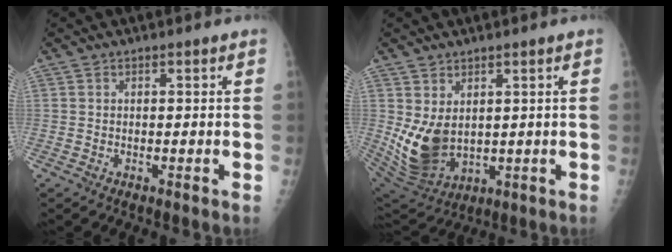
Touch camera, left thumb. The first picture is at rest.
{"total": 10.3, "force": [1.5, 6.9, 7.5], "torque": [-0.133, -0.024, 0.055]}